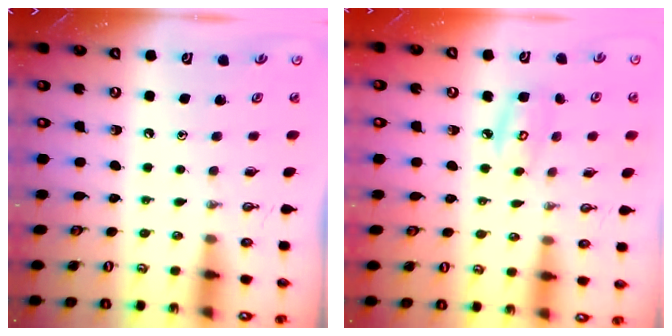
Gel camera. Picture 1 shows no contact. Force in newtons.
{"total": 4.6, "press": 4.5, "slide": 0.3}